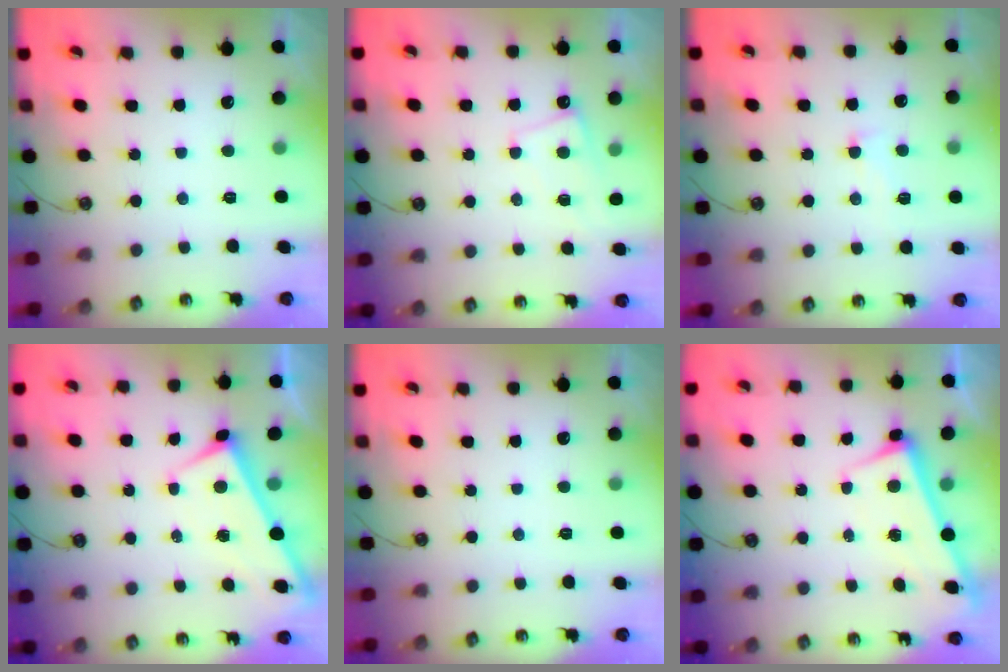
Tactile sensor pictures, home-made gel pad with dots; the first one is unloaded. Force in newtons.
{"total": 2.4, "press": 2.4, "slide": 0.6}
{"total": 1.3, "press": 0.3, "slide": 1.3}
{"total": 1.7, "press": 1.7, "slide": 0.2}
{"total": 0.0}
{"total": 2.8, "press": 2.7, "slide": 0.4}